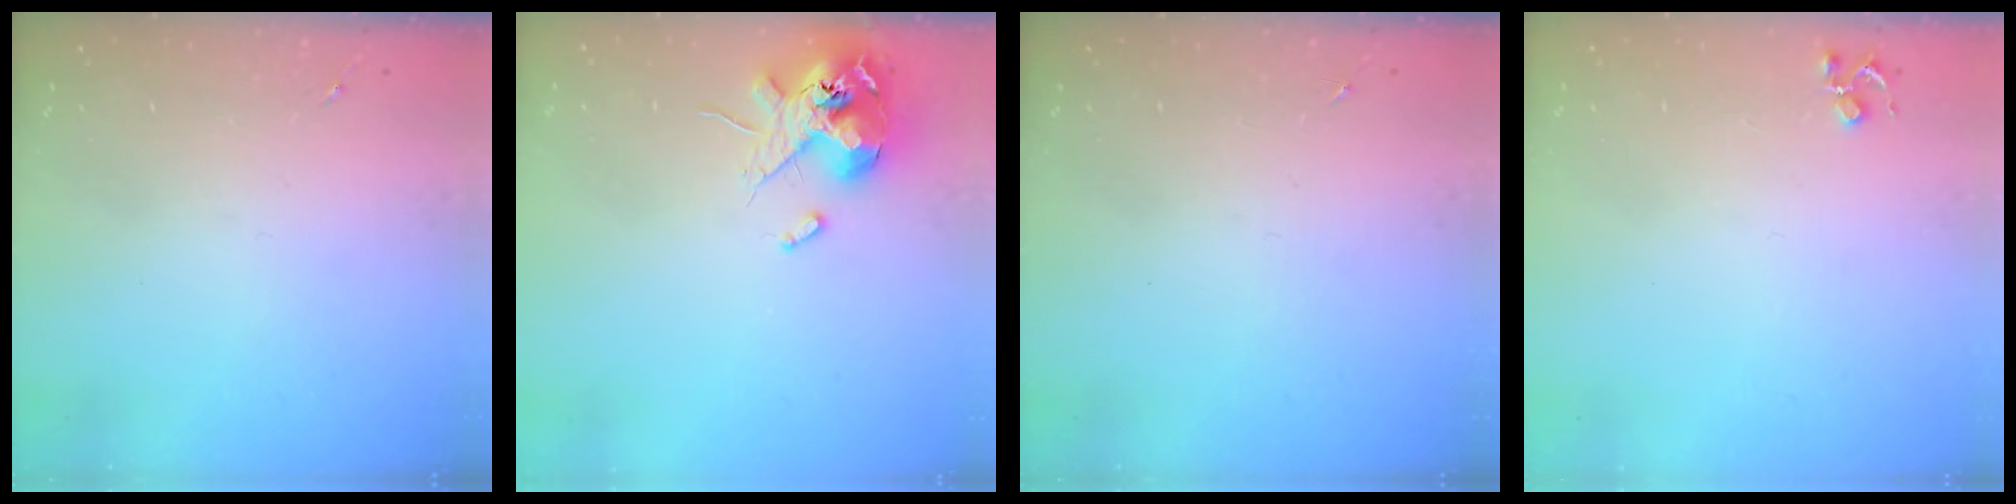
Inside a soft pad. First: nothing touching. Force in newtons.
{"total": 13.1, "press": 12.9, "slide": 2.2}
{"total": 0.0}
{"total": 4.1, "press": 4.1, "slide": 0.5}